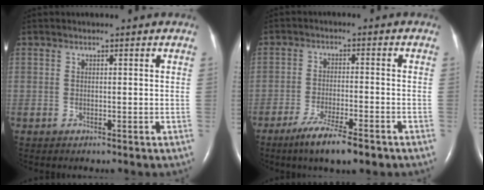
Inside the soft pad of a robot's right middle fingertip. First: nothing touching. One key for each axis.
{"total": 8.3, "fx": -5.7, "fy": 1.0, "fz": 6.0, "tx": -0.103, "ty": -0.016, "tz": -0.090}